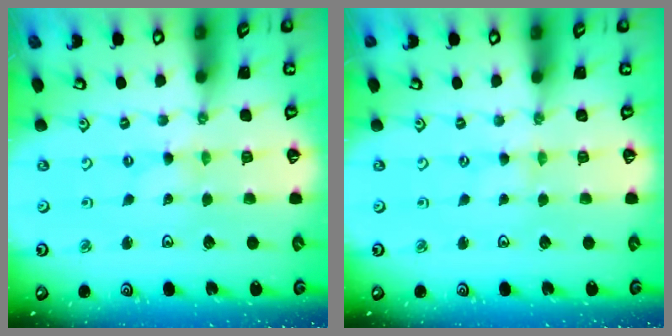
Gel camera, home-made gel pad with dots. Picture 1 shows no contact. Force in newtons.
{"total": 0.0}